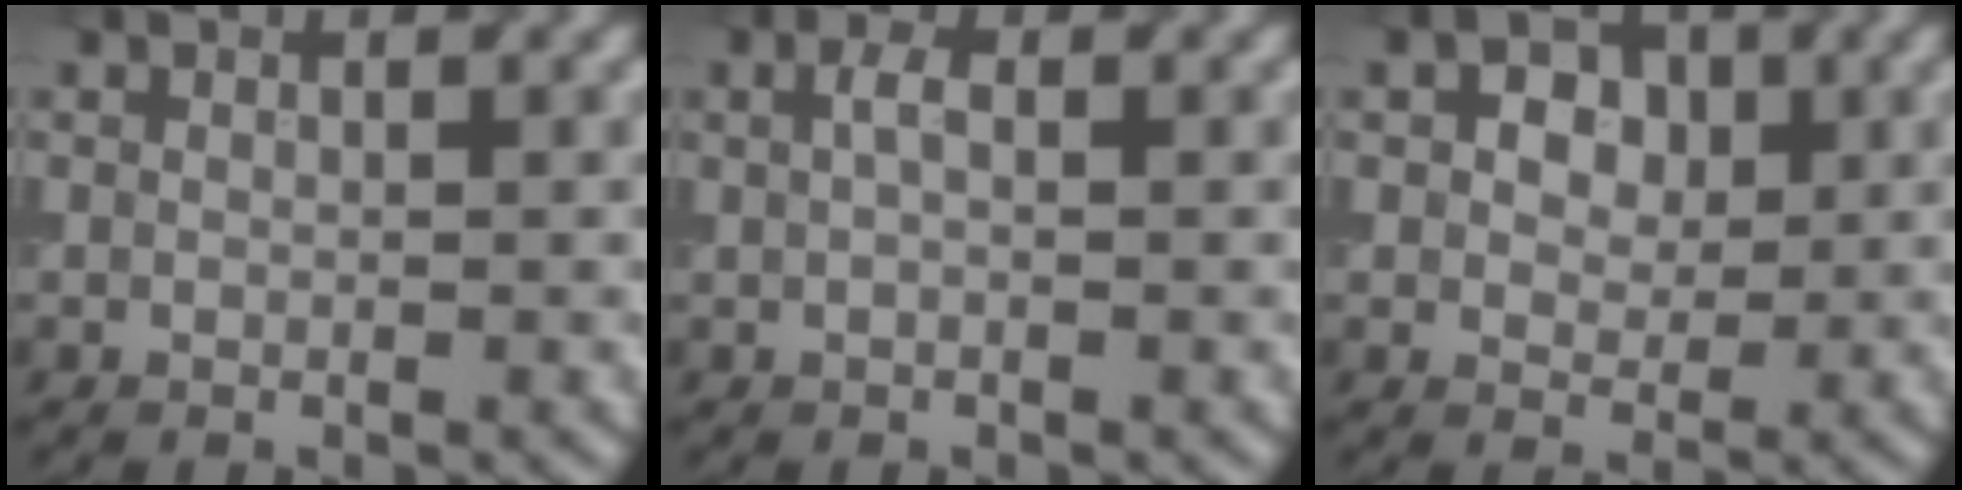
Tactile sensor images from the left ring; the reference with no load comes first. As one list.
[{"total": 1.4, "force": [0.3, 0.6, 1.2], "torque": [-0.028, 0.004, 0.003]}, {"total": 3.7, "force": [1.1, 2.6, 2.3], "torque": [-0.033, 0.006, 0.004]}]